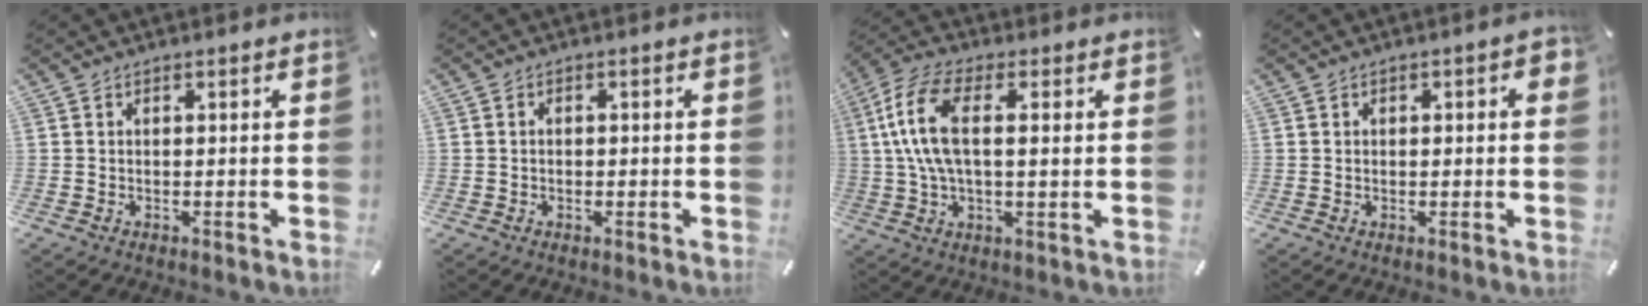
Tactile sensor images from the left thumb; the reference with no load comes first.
{"total": 1.1, "force": [-0.2, 0.9, 0.6], "torque": [-0.013, 0.005, -0.005]}
{"total": 11.5, "force": [2.1, 4.6, 10.3], "torque": [-0.234, -0.009, 0.032]}
{"total": 1.5, "force": [0.1, 1.1, 1.1], "torque": [-0.012, 0.005, -0.003]}